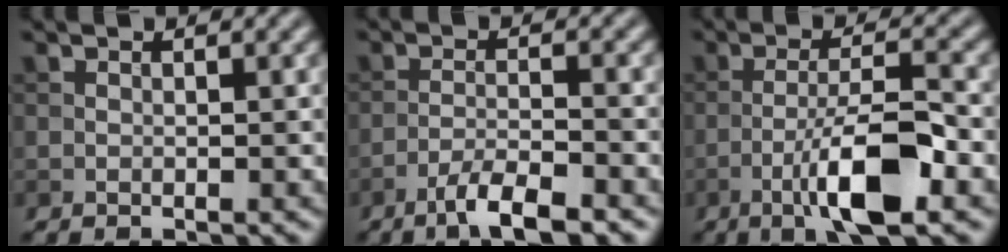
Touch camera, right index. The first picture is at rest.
{"total": 4.5, "force": [-3.1, 0.7, 3.1], "torque": [-0.058, 0.003, -0.060]}
{"total": 7.7, "force": [-3.2, 1.8, 6.8], "torque": [-0.120, 0.009, -0.060]}